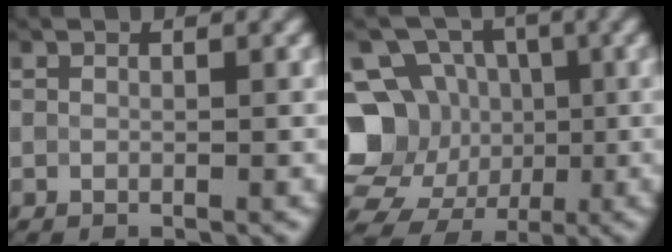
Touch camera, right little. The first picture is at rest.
{"total": 13.8, "force": [-1.9, 12.7, 4.9], "torque": [-0.123, 0.008, -0.047]}